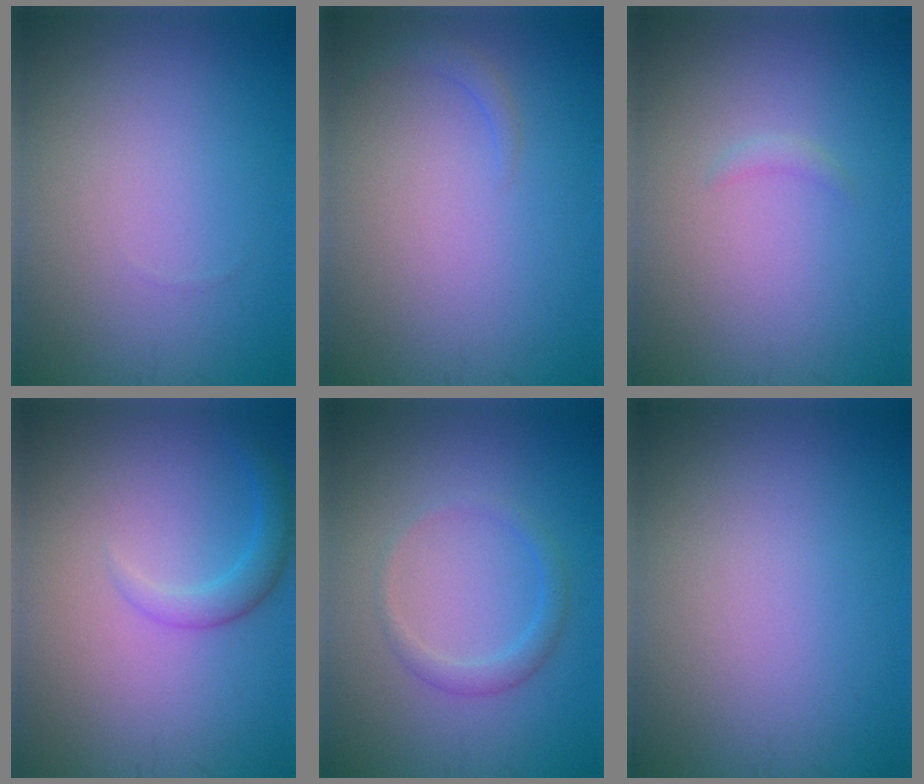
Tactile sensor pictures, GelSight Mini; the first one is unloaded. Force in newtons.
{"total": 1.0, "press": 1.0, "slide": 0.2}
{"total": 0.6, "press": 0.6, "slide": 0.1}
{"total": 2.2, "press": 2.2, "slide": 0.1}
{"total": 1.8, "press": 1.8, "slide": 0.1}
{"total": 0.0}